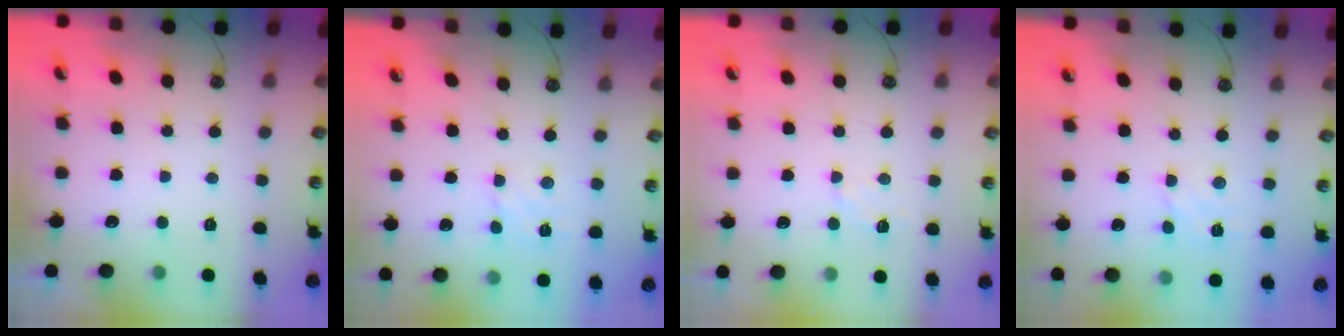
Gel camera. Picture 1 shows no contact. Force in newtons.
{"total": 2.3, "press": 2.3, "slide": 0.5}
{"total": 3.0, "press": 3.0, "slide": 0.5}
{"total": 2.3, "press": 2.3, "slide": 0.5}